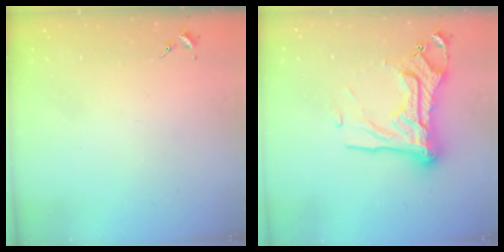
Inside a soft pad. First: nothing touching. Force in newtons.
{"total": 21.6, "press": 21.5, "slide": 1.9}